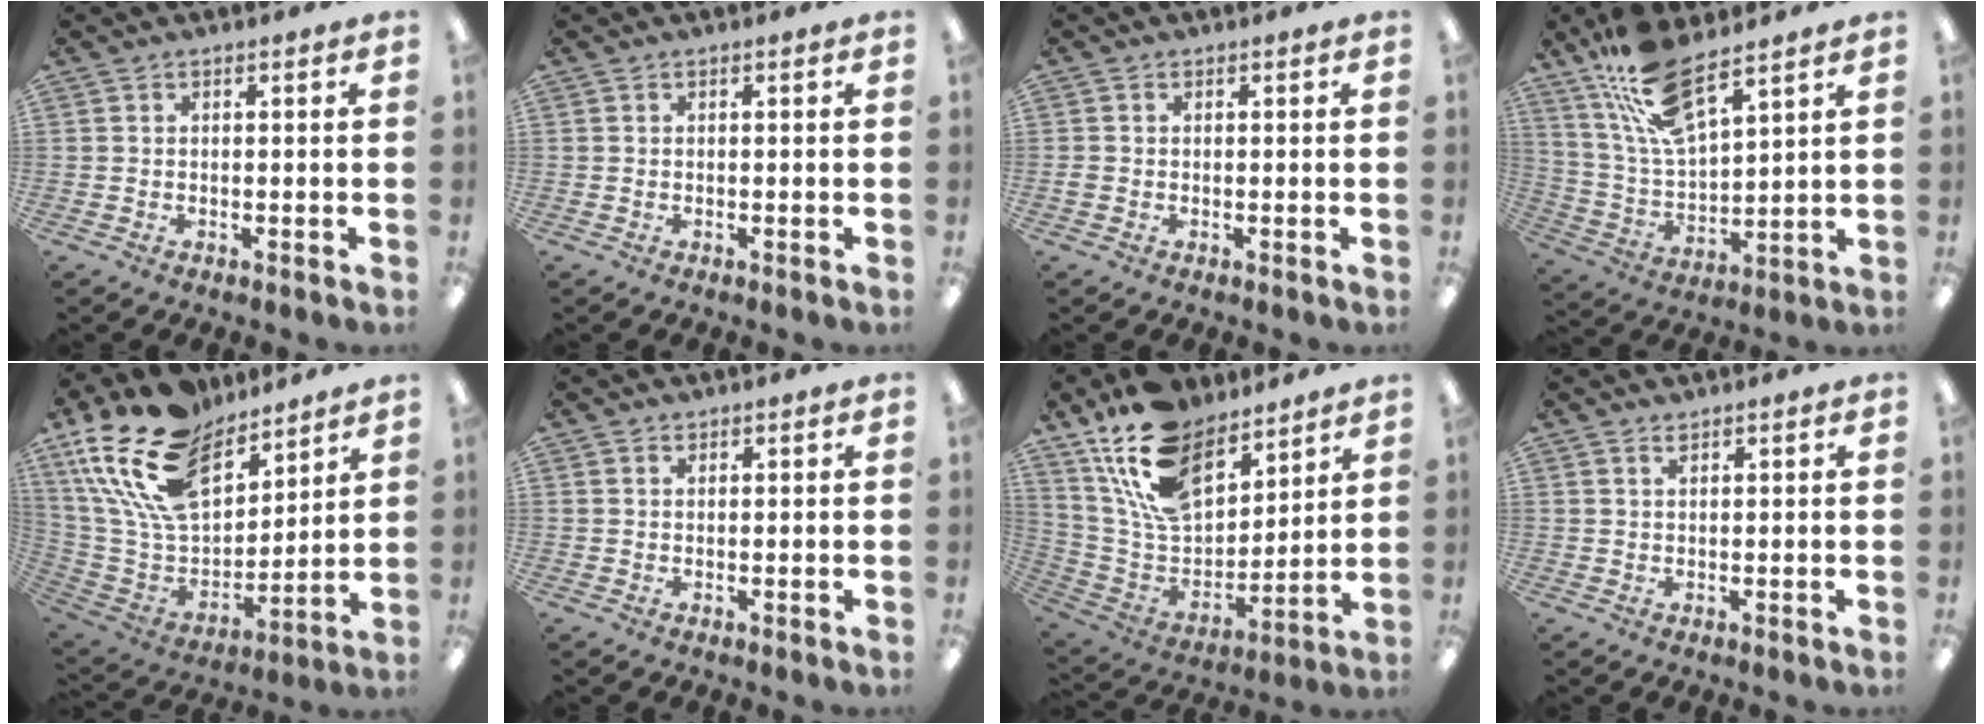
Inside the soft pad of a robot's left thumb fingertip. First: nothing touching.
{"total": 0.0}
{"total": 0.9, "force": [-0.2, 0.7, 0.4], "torque": [-0.008, 0.003, -0.004]}
{"total": 14.9, "force": [10.6, 4.9, 9.1], "torque": [-0.188, -0.043, 0.190]}
{"total": 22.7, "force": [14.8, 12.2, 12.0], "torque": [-0.265, -0.083, 0.272]}
{"total": 0.8, "force": [0.6, 0.5, 0.2], "torque": [-0.005, 0.001, 0.012]}
{"total": 19.4, "force": [13.3, 10.5, 9.5], "torque": [-0.198, -0.065, 0.250]}
{"total": 1.2, "force": [1.0, 0.3, 0.5], "torque": [-0.012, 0.000, 0.019]}